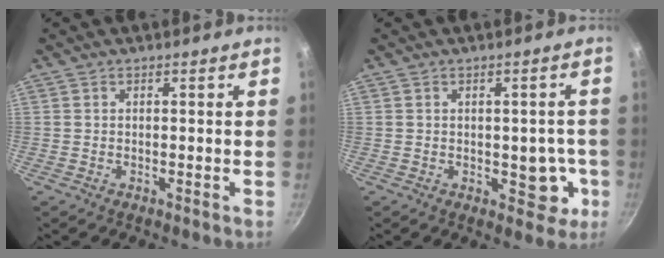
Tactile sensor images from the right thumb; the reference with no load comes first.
{"total": 6.1, "force": [-1.2, 3.9, 4.6], "torque": [-0.019, 0.010, -0.010]}